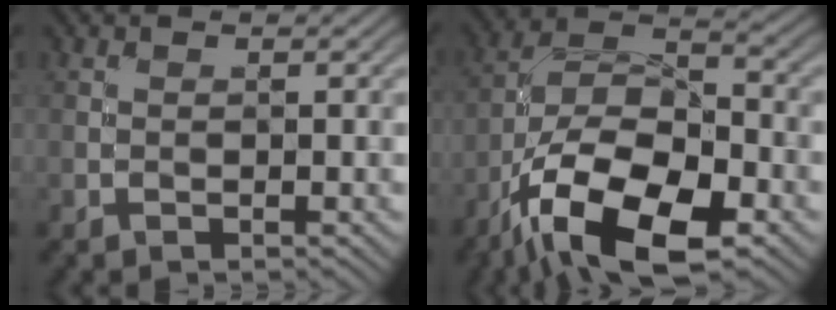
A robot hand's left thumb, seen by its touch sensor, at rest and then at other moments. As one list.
[{"total": 15.5, "force": [-8.5, 6.8, 11.0], "torque": [-0.213, -0.015, -0.169]}]